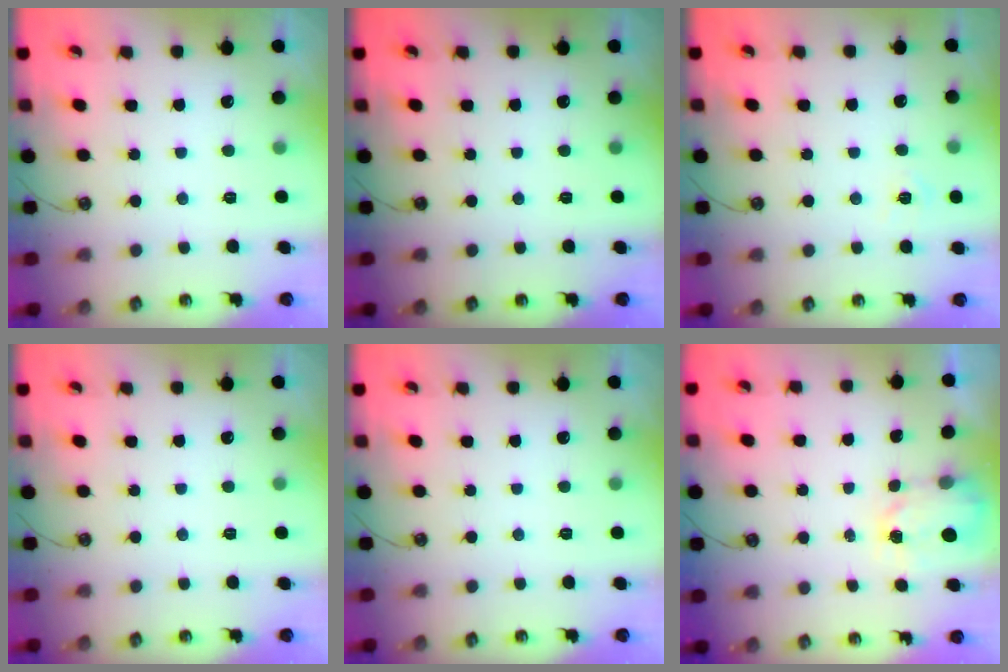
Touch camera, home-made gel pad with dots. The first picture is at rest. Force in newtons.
{"total": 0.0}
{"total": 4.9, "press": 4.9, "slide": 0.4}
{"total": 0.0}
{"total": 0.0}
{"total": 3.6, "press": 3.6, "slide": 0.4}